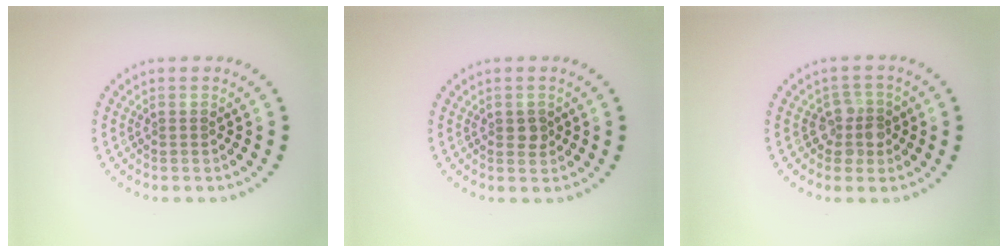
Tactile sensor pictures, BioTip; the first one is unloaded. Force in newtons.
{"total": 1.2, "press": 1.2, "slide": 0.1}
{"total": 2.6, "press": 2.2, "slide": 1.3}